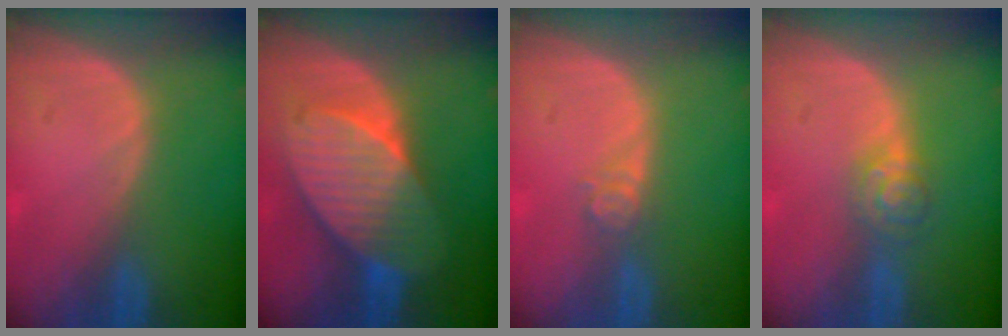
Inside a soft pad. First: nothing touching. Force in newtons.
{"total": 9.2, "press": 9.2, "slide": 0.4}
{"total": 2.7, "press": 2.2, "slide": 1.5}
{"total": 4.0, "press": 3.6, "slide": 1.7}